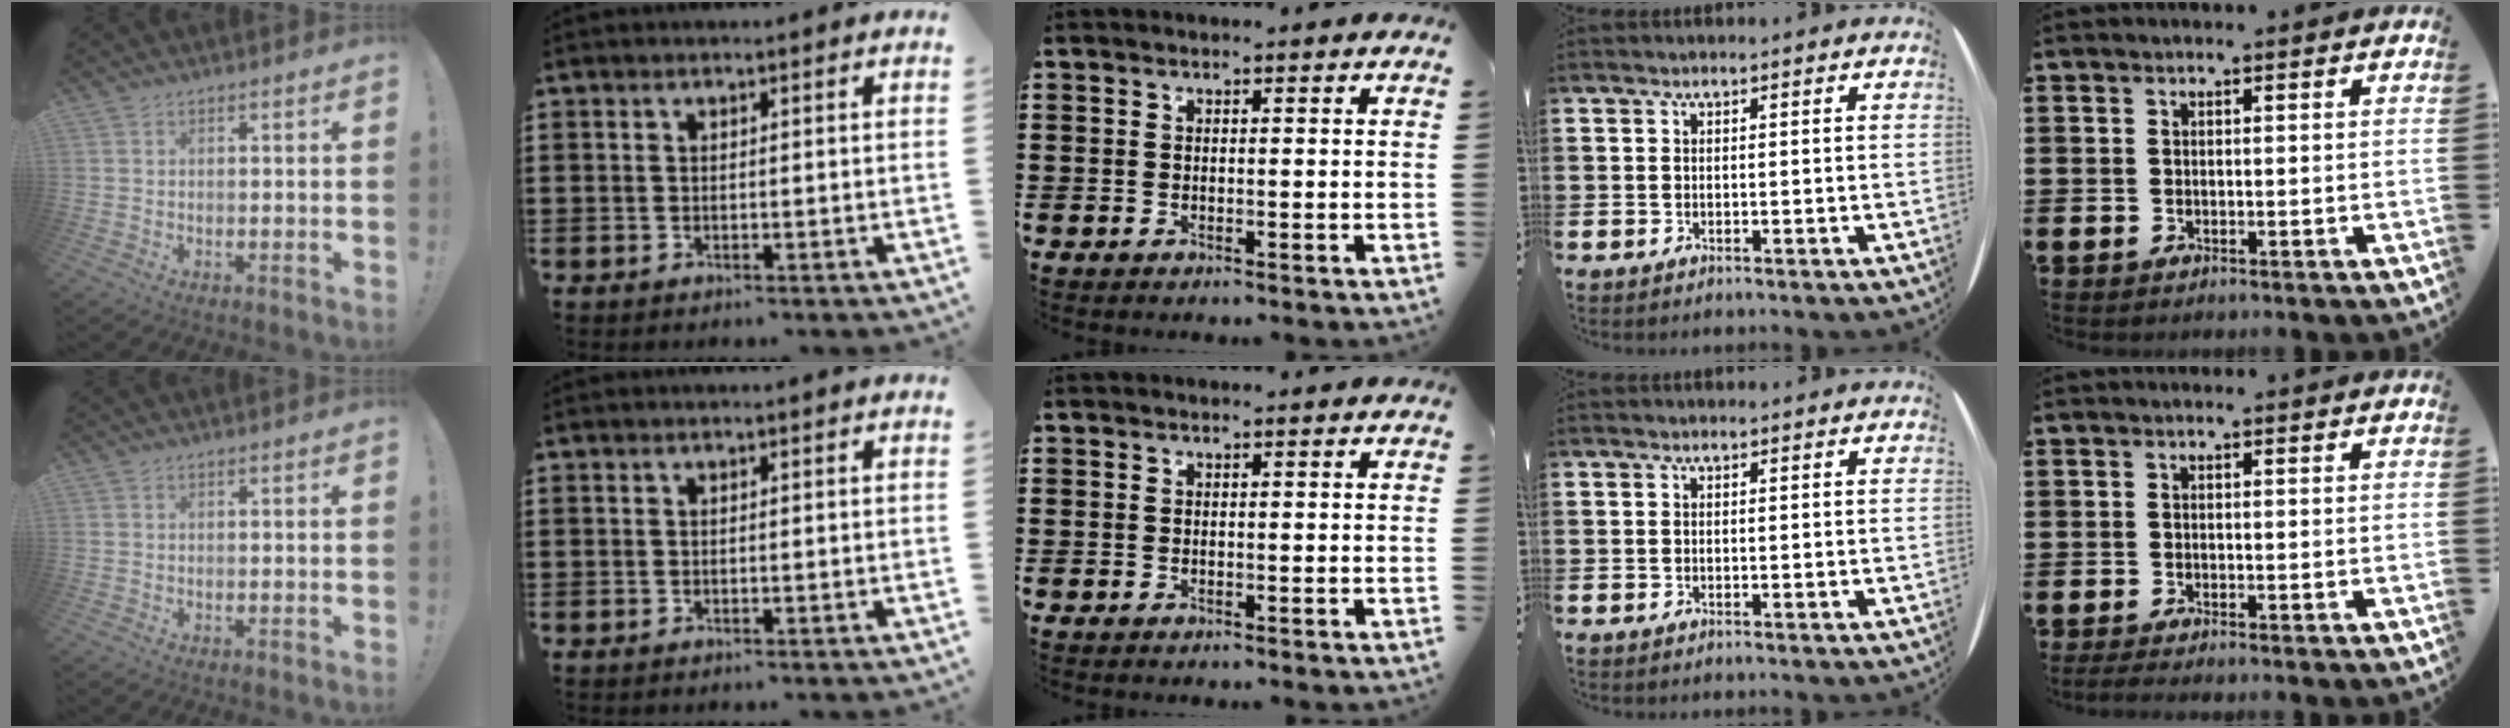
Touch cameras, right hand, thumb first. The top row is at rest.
{}